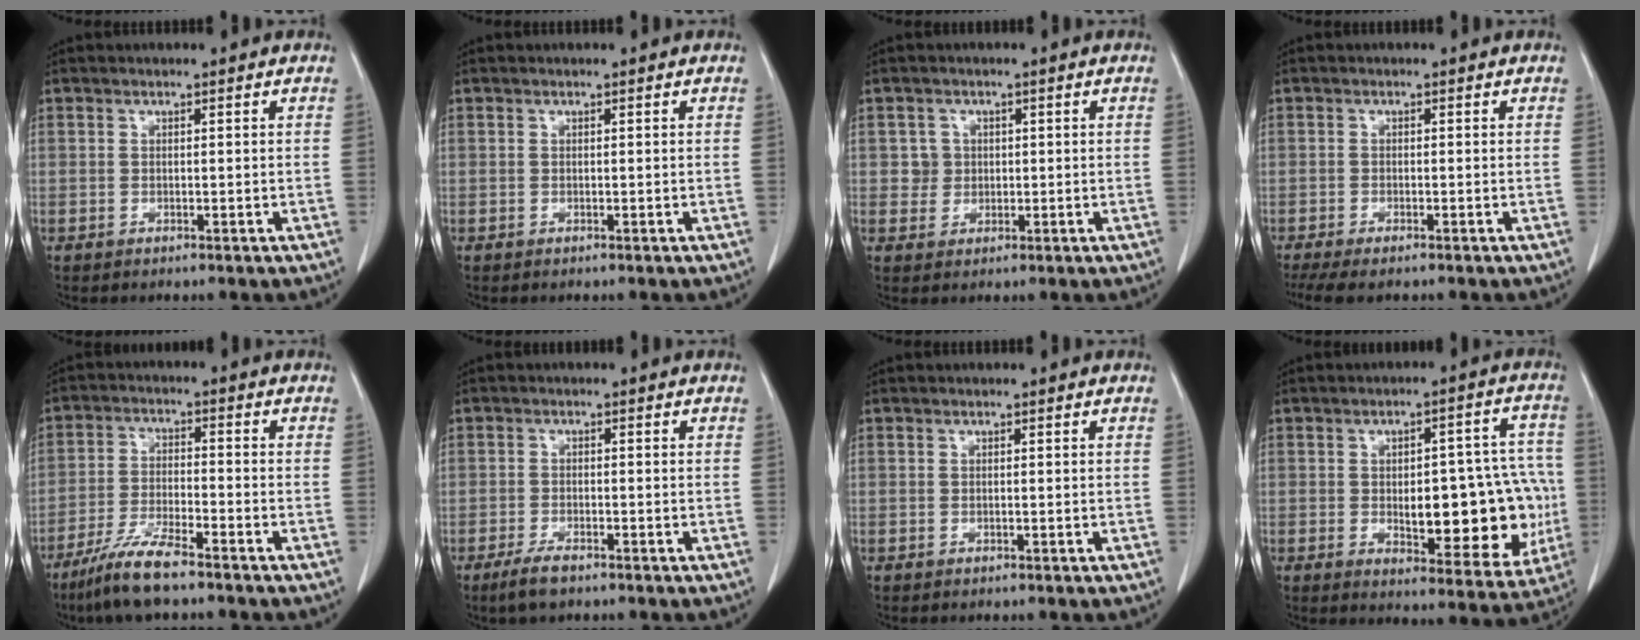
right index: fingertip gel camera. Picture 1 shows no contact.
{"total": 0.0}
{"total": 2.6, "force": [0.6, 2.5, 0.1], "torque": [0.009, 0.006, 0.011]}
{"total": 5.5, "force": [-4.2, 1.2, 3.4], "torque": [-0.051, -0.008, -0.066]}
{"total": 8.0, "force": [-6.1, 0.7, 5.1], "torque": [-0.105, -0.019, -0.117]}
{"total": 3.2, "force": [-2.3, 1.1, 2.0], "torque": [-0.044, -0.002, -0.038]}
{"total": 0.0}
{"total": 16.9, "force": [-2.2, 6.8, 15.3], "torque": [-0.162, 0.026, -0.007]}